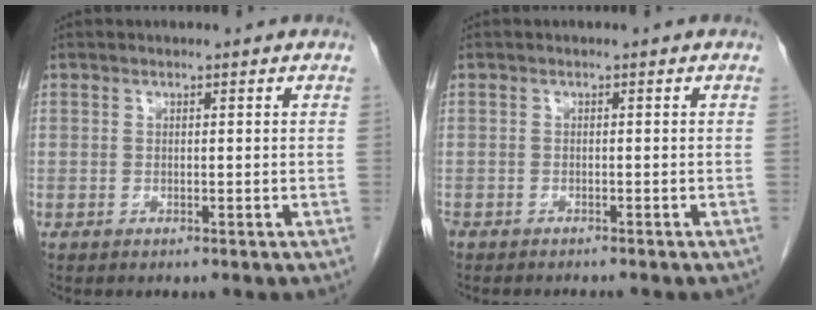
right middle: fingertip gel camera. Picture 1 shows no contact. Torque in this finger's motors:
{"motor_torque": [0.17, -0.10, -0.01, 0.00]}